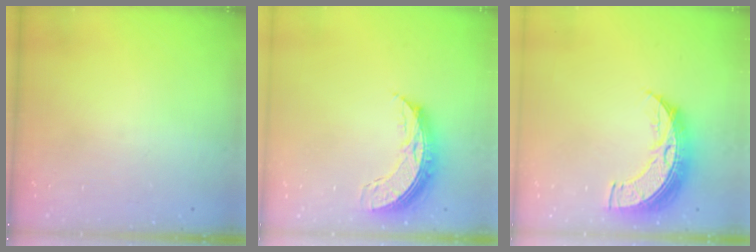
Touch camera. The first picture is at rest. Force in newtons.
{"total": 8.6, "press": 8.6, "slide": 0.7}
{"total": 11.9, "press": 11.8, "slide": 1.0}